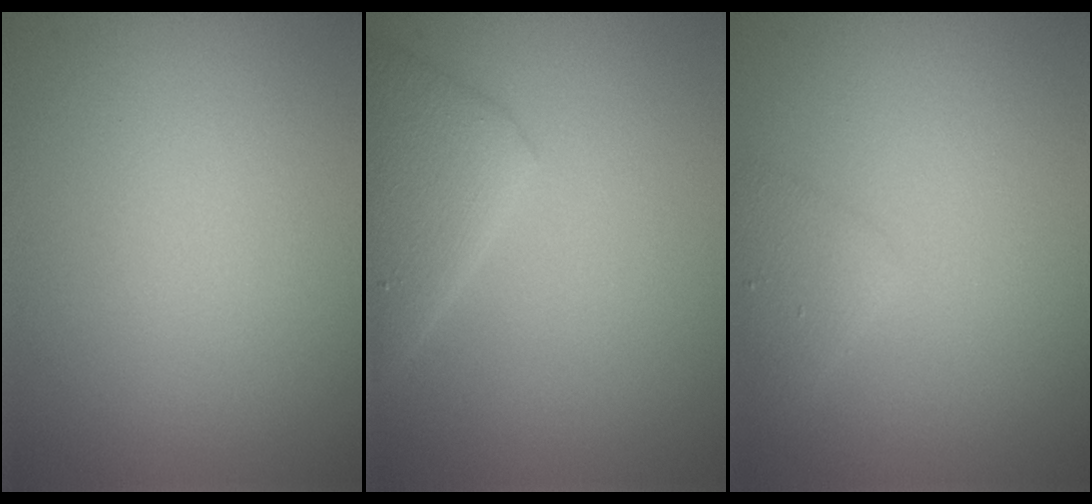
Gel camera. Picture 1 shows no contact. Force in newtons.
{"total": 4.0, "press": 4.0, "slide": 0.1}
{"total": 1.8, "press": 1.8, "slide": 0.1}